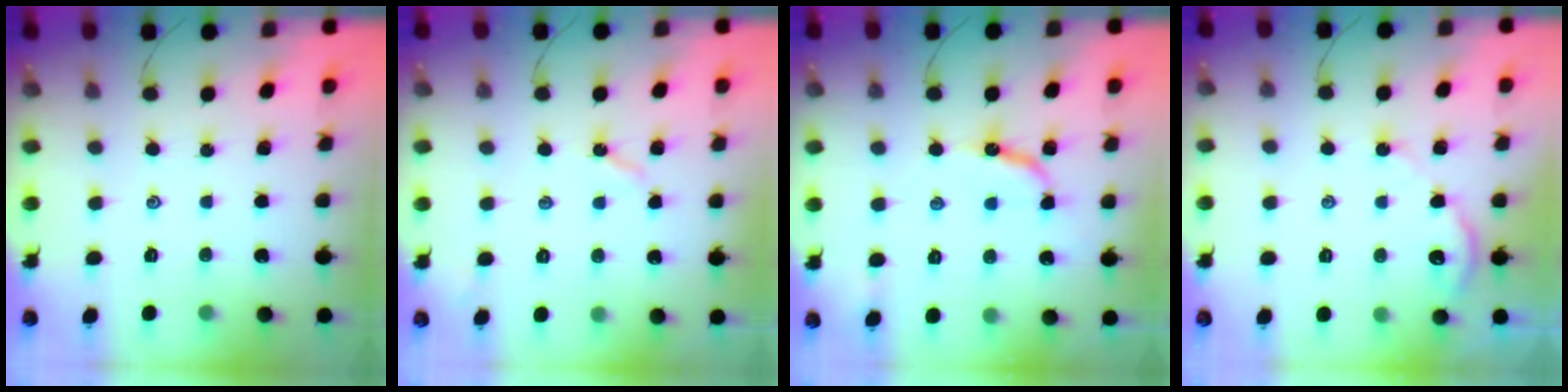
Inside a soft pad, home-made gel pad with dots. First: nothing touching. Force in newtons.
{"total": 2.8, "press": 2.8, "slide": 0.5}
{"total": 8.7, "press": 8.7, "slide": 0.6}
{"total": 3.8, "press": 3.7, "slide": 0.4}